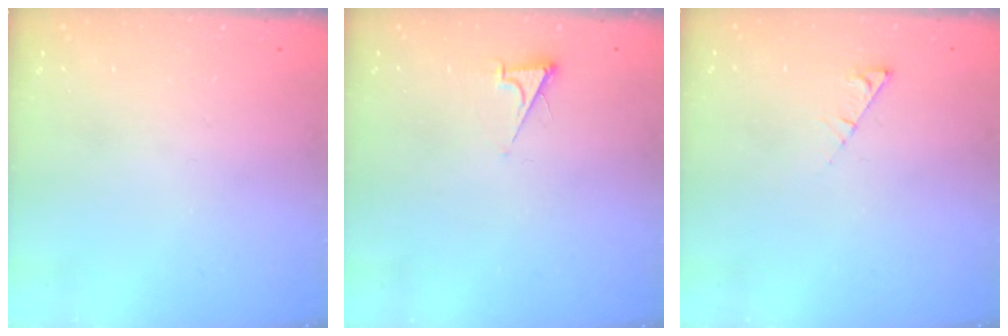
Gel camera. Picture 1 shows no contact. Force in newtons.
{"total": 3.5, "press": 3.5, "slide": 0.3}
{"total": 3.1, "press": 3.0, "slide": 0.4}